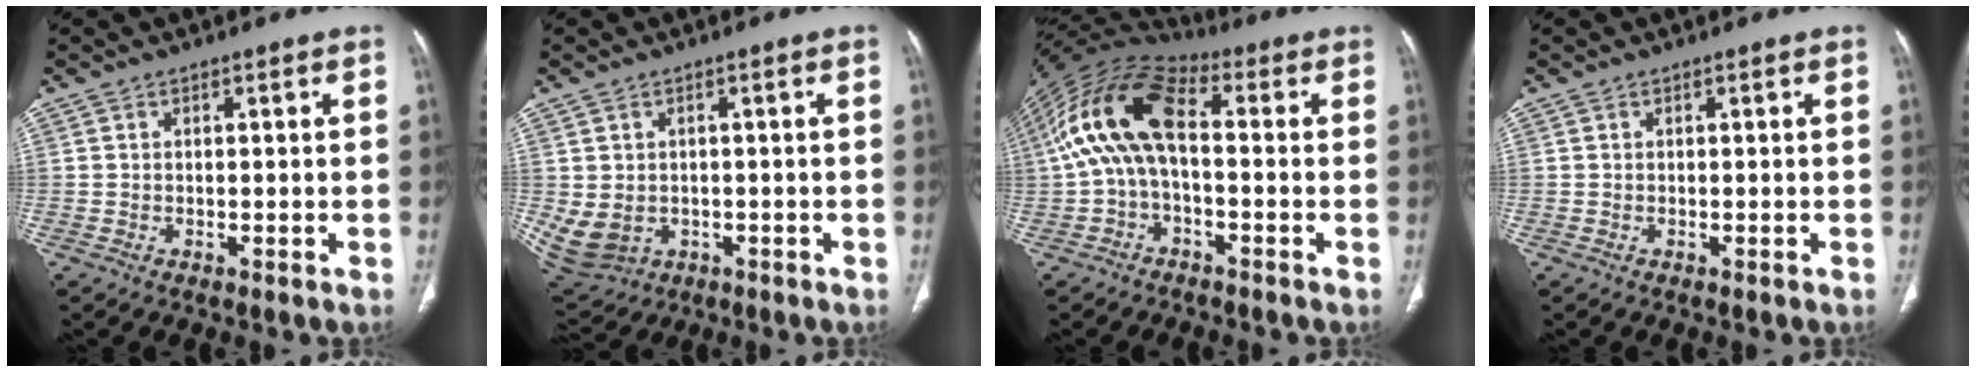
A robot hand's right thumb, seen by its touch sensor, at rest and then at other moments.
{"total": 8.9, "force": [-1.3, 7.4, 4.7], "torque": [-0.110, 0.001, 0.003]}
{"total": 15.1, "force": [0.3, 7.9, 12.9], "torque": [-0.251, 0.043, -0.006]}
{"total": 0.0}